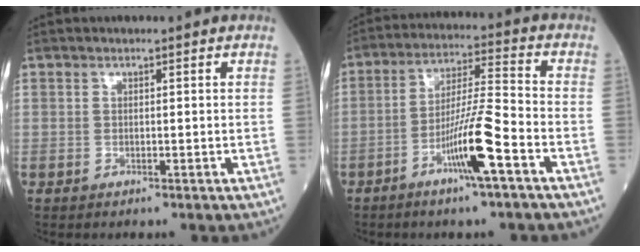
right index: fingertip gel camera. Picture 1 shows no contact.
{"total": 9.8, "force": [-4.8, -0.3, 8.6], "torque": [-0.163, 0.001, -0.088]}